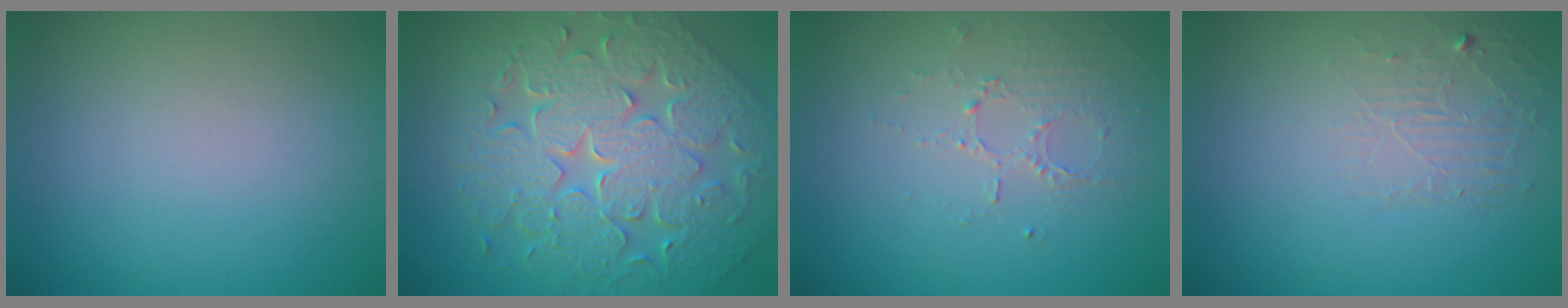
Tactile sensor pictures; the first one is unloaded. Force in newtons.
{"total": 8.5, "press": 6.9, "slide": 4.9}
{"total": 1.6, "press": 1.0, "slide": 1.3}
{"total": 1.8, "press": 0.4, "slide": 1.8}